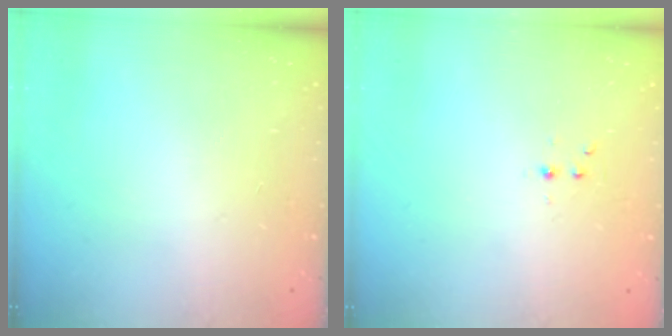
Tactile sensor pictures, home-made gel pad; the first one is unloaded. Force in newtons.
{"total": 3.0, "press": 2.6, "slide": 1.5}